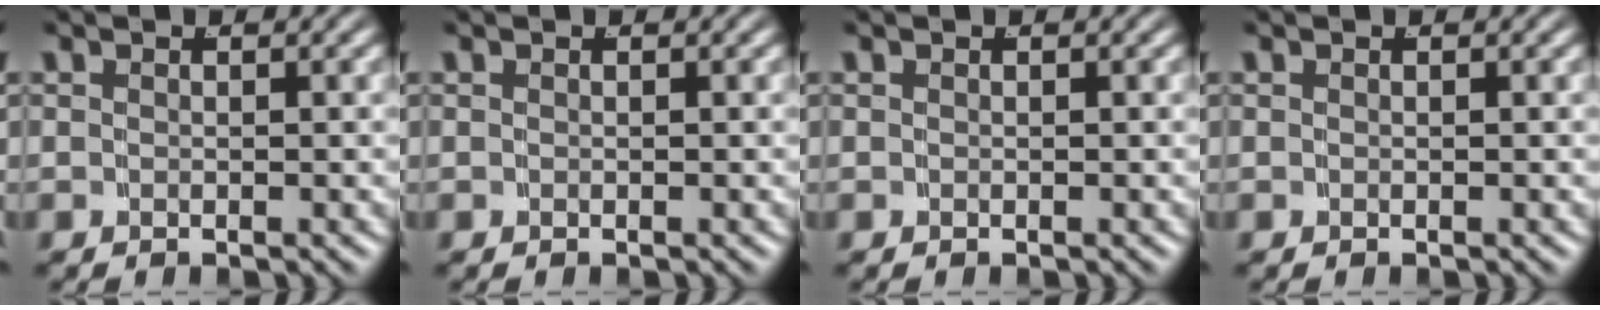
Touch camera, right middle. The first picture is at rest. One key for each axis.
{"total": 0.0}
{"total": 0.0}
{"total": 0.0}